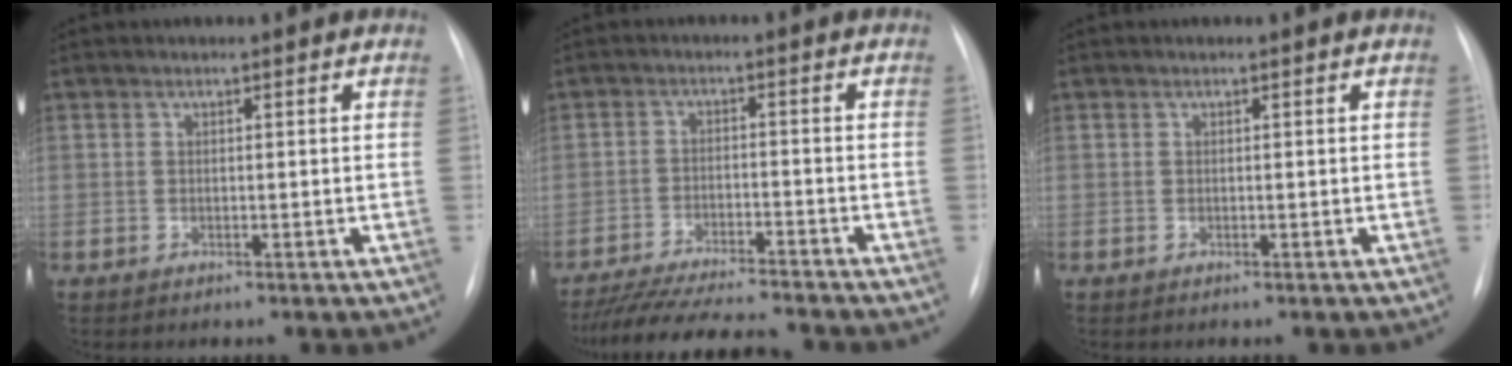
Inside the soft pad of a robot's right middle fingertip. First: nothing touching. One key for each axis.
{"total": 13.8, "fx": -12.4, "fy": 0.6, "fz": 6.0, "tx": -0.098, "ty": -0.019, "tz": -0.193}
{"total": 0.0}